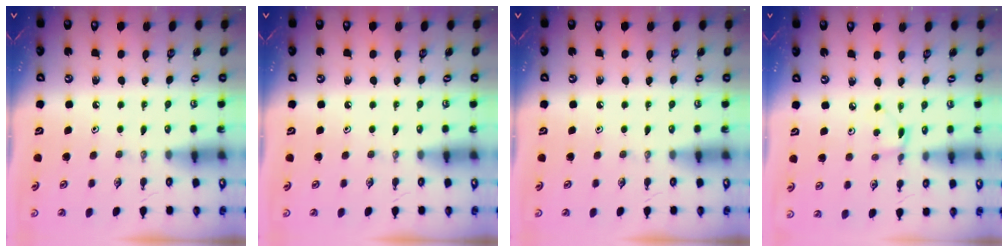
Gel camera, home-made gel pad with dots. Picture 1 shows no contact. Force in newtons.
{"total": 0.0}
{"total": 0.0}
{"total": 2.5, "press": 2.5, "slide": 0.3}